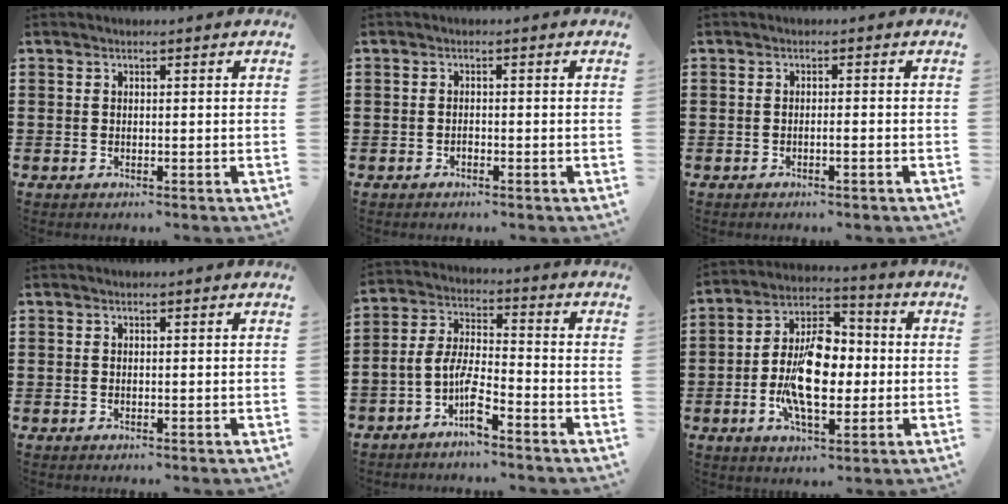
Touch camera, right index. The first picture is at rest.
{"total": 0.8, "force": [-0.5, 0.4, 0.4], "torque": [-0.010, -0.002, -0.010]}
{"total": 0.8, "force": [-0.6, 0.0, 0.6], "torque": [-0.012, -0.002, -0.011]}
{"total": 0.0}
{"total": 6.0, "force": [-4.3, 1.6, 3.9], "torque": [-0.104, -0.011, -0.091]}
{"total": 11.7, "force": [-1.6, 6.3, 9.7], "torque": [-0.196, 0.002, -0.031]}